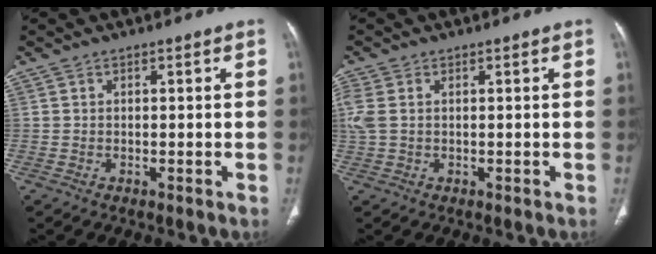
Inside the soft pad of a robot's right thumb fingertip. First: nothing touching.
{"total": 4.2, "force": [0.6, 2.8, 3.1], "torque": [-0.110, 0.017, 0.015]}